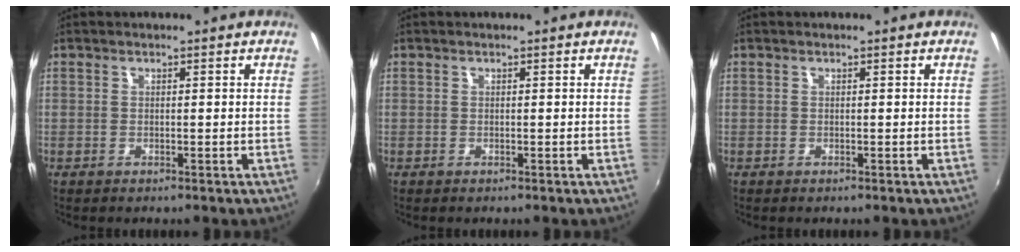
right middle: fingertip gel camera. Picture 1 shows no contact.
{"total": 0.0}
{"total": 0.0}